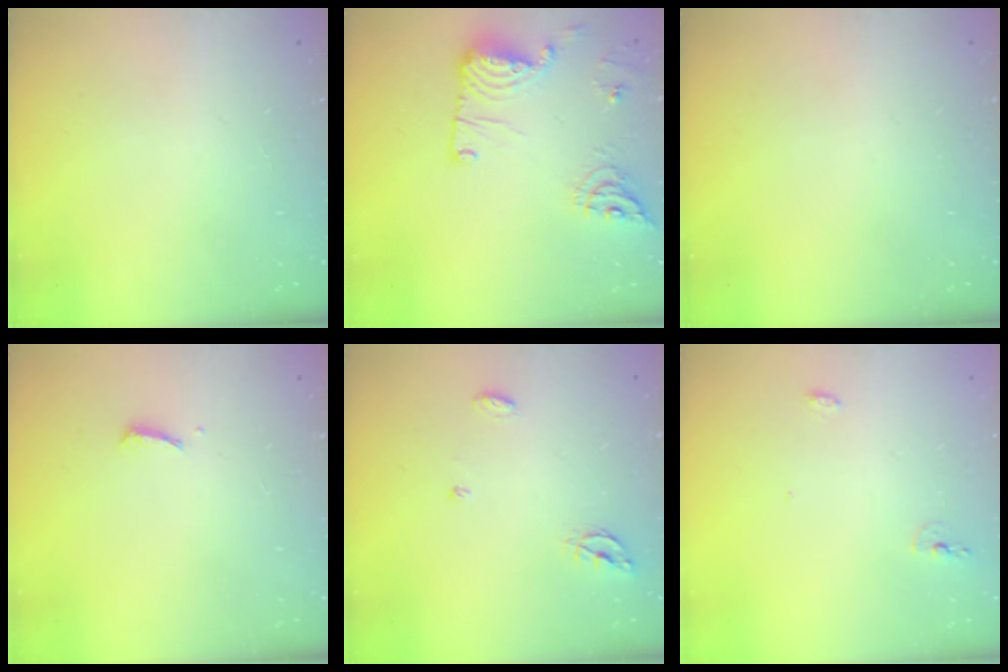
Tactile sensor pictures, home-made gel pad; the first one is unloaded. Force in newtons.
{"total": 14.5, "press": 14.5, "slide": 0.4}
{"total": 0.0}
{"total": 7.1, "press": 7.0, "slide": 0.8}
{"total": 5.0, "press": 5.0, "slide": 0.5}
{"total": 4.3, "press": 4.2, "slide": 0.9}